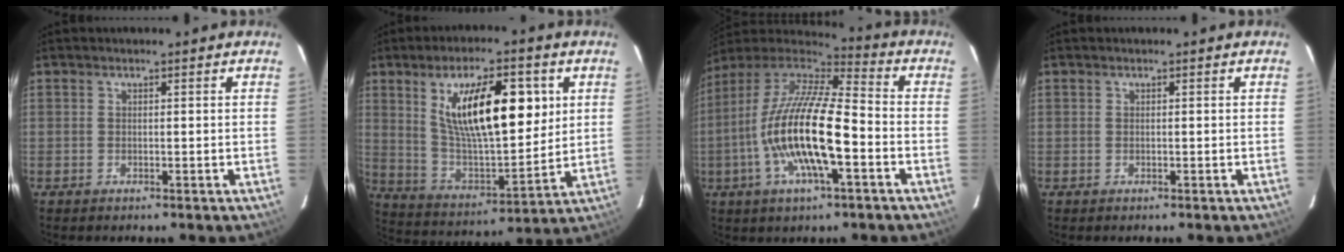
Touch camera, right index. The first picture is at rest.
{"total": 19.4, "force": [6.7, 7.1, 16.8], "torque": [-0.280, 0.000, 0.125]}
{"total": 19.4, "force": [-5.3, 5.1, 18.0], "torque": [-0.336, -0.016, -0.106]}
{"total": 0.0}